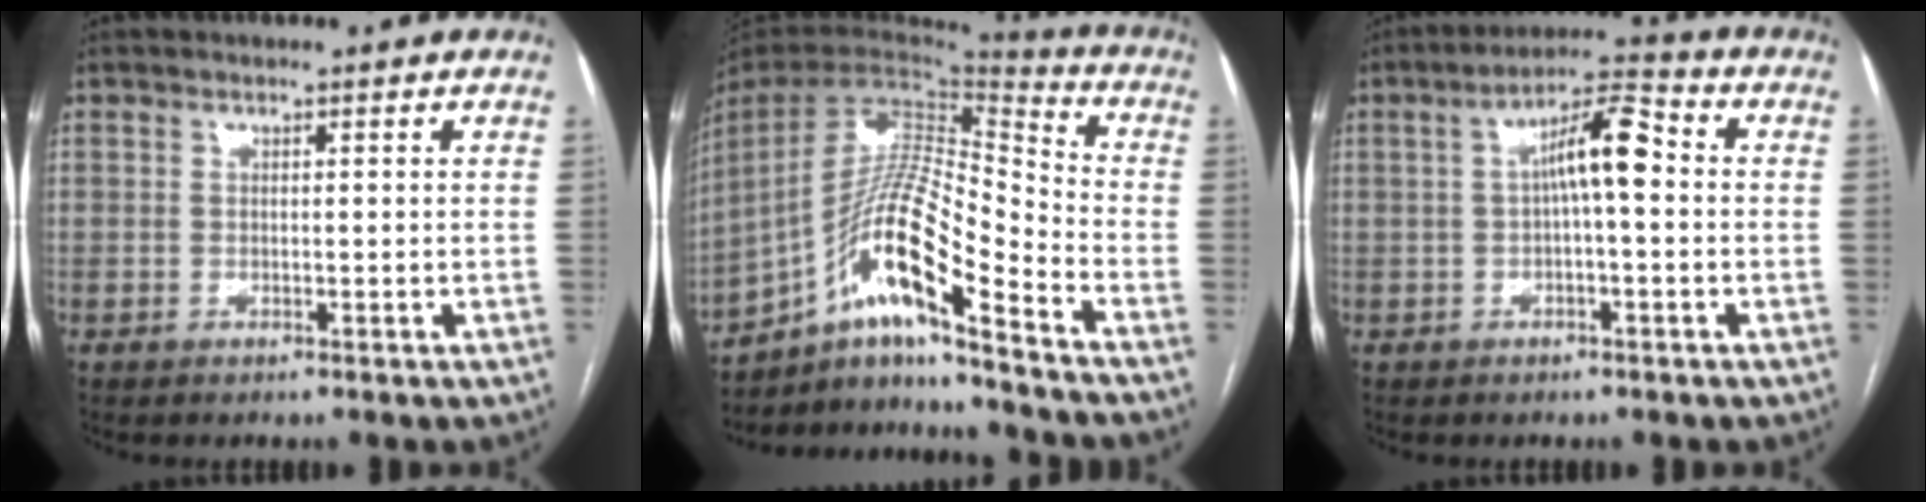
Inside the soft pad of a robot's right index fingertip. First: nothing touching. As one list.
[{"total": 16.8, "force": [-10.5, 1.4, 13.1], "torque": [-0.254, 0.007, -0.188]}, {"total": 7.8, "force": [0.5, 1.6, 7.6], "torque": [-0.131, 0.030, 0.005]}]